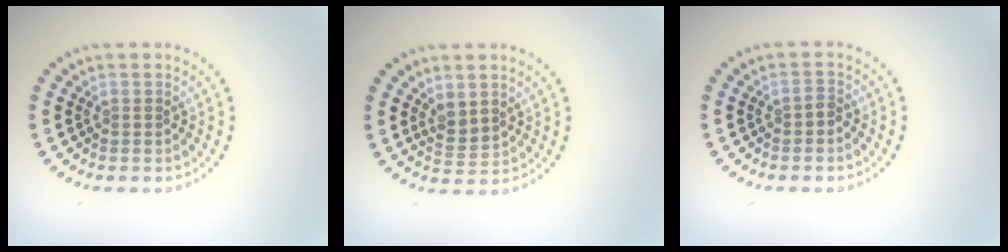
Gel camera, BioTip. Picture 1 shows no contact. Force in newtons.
{"total": 1.9, "press": 1.6, "slide": 1.0}
{"total": 0.9, "press": 0.8, "slide": 0.5}